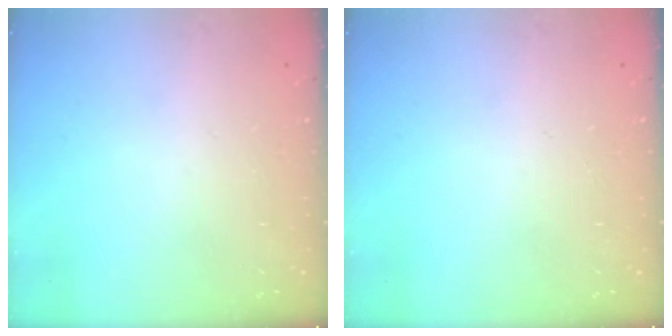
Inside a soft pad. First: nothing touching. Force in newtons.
{"total": 0.0}